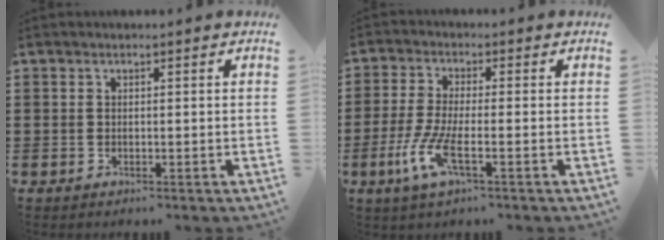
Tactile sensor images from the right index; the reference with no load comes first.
{"total": 6.4, "force": [-2.6, 1.3, 5.7], "torque": [-0.142, -0.020, -0.057]}